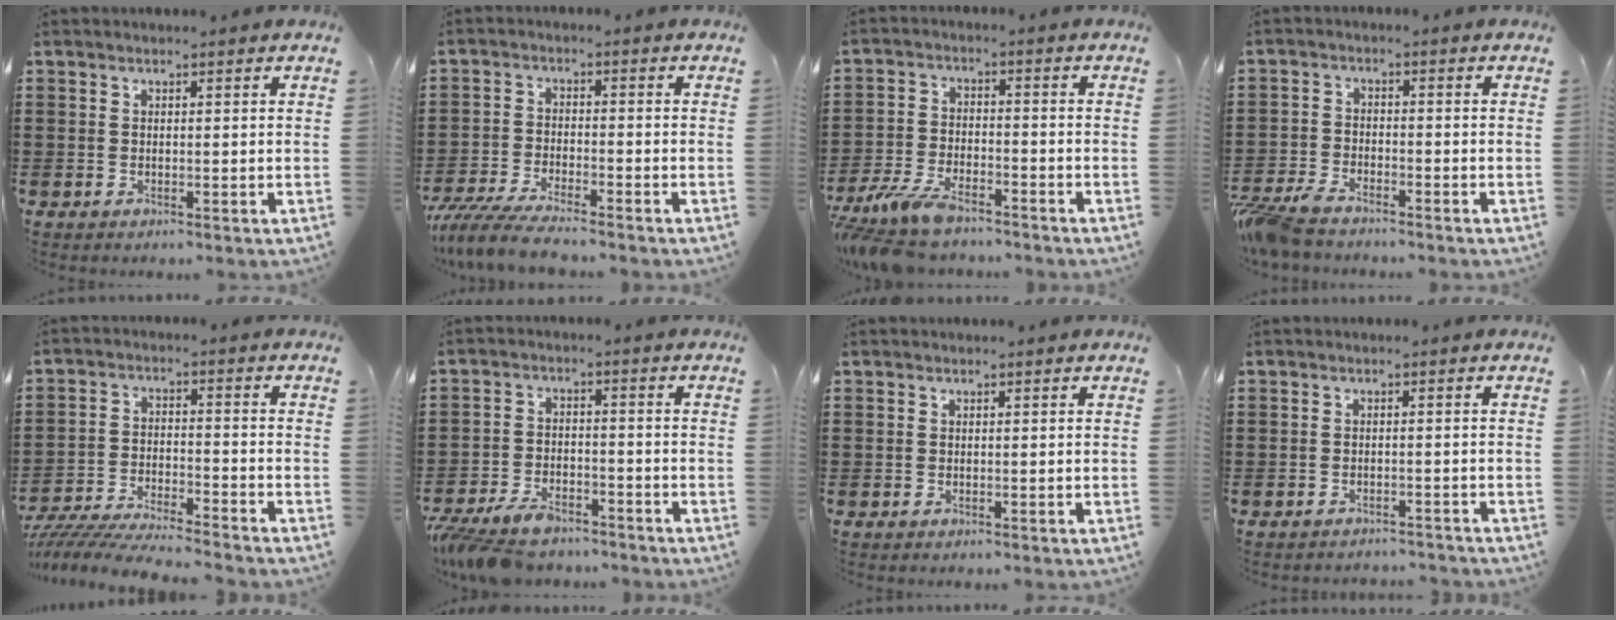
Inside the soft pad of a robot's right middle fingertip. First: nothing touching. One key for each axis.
{"total": 5.5, "fx": -5.1, "fy": 0.2, "fz": 2.1, "tx": -0.061, "ty": -0.015, "tz": -0.103}
{"total": 7.3, "fx": -6.2, "fy": 1.9, "fz": 3.4, "tx": -0.084, "ty": 0.001, "tz": -0.120}
{"total": 4.6, "fx": -4.3, "fy": 0.8, "fz": 1.5, "tx": -0.060, "ty": -0.009, "tz": -0.095}
{"total": 6.3, "fx": -6.1, "fy": 0.1, "fz": 1.5, "tx": -0.040, "ty": -0.006, "tz": -0.123}
{"total": 6.3, "fx": -5.6, "fy": 1.7, "fz": 2.4, "tx": -0.063, "ty": 0.000, "tz": -0.112}
{"total": 0.0}
{"total": 1.5, "fx": -1.5, "fy": 0.1, "fz": 0.1, "tx": -0.006, "ty": 0.001, "tz": -0.032}